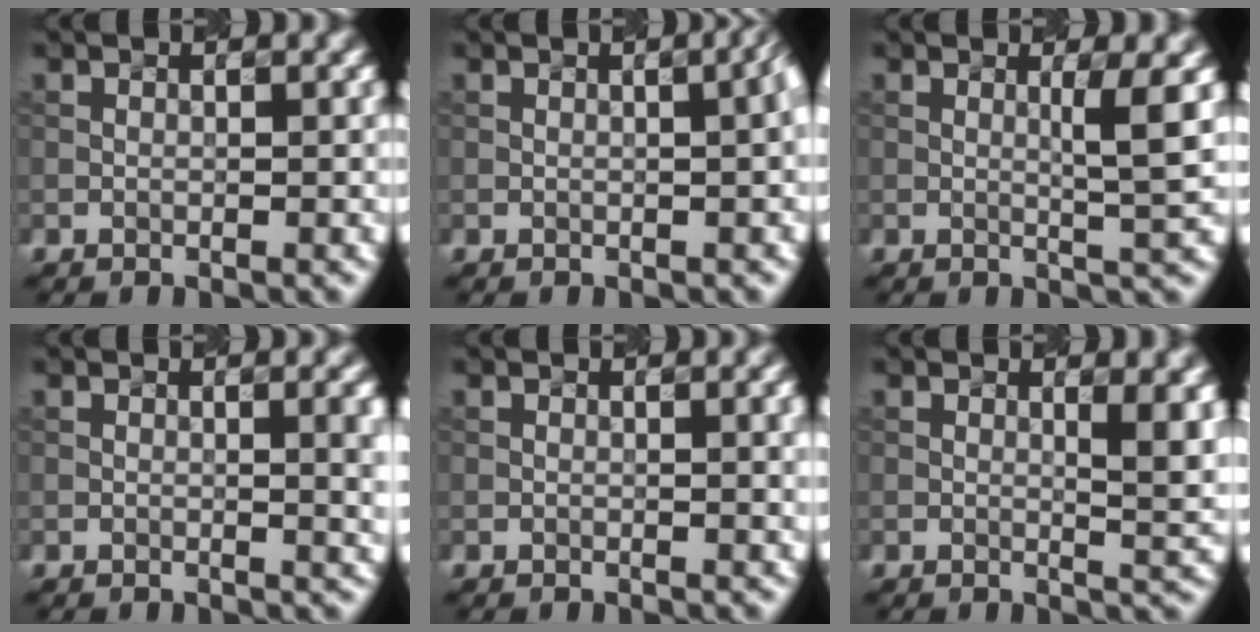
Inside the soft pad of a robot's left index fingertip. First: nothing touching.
{"total": 3.8, "force": [0.4, 1.6, 3.4], "torque": [-0.009, 0.026, -0.002]}
{"total": 2.9, "force": [0.4, 0.2, 2.9], "torque": [-0.044, -0.002, 0.012]}
{"total": 3.4, "force": [0.3, 1.1, 3.2], "torque": [-0.028, 0.009, 0.009]}
{"total": 2.1, "force": [0.4, 0.7, 2.0], "torque": [-0.016, 0.007, 0.006]}
{"total": 4.1, "force": [1.0, 1.1, 3.8], "torque": [-0.040, -0.001, 0.022]}